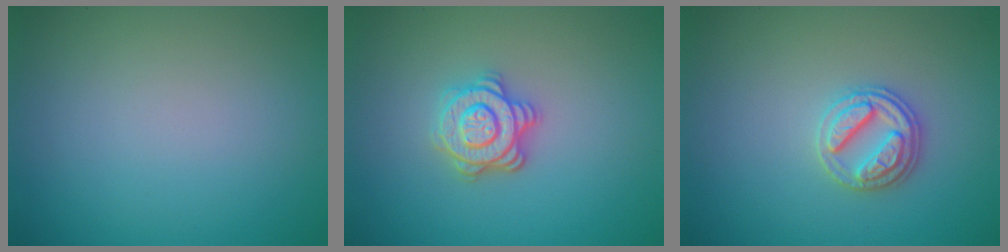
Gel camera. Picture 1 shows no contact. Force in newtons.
{"total": 3.6, "press": 3.1, "slide": 1.9}
{"total": 2.8, "press": 2.8, "slide": 0.5}